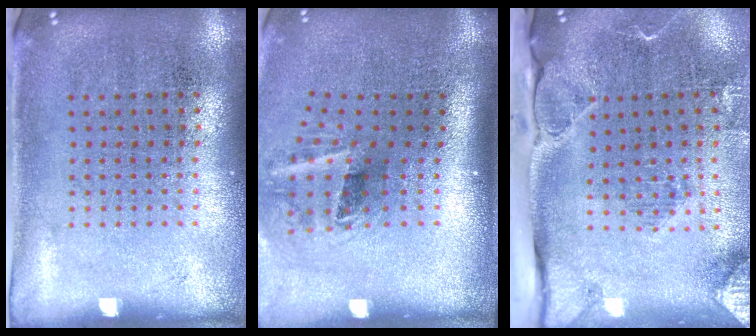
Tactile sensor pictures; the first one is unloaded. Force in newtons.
{"total": 2.2, "press": 1.3, "slide": 1.8}
{"total": 3.0, "press": 2.3, "slide": 1.9}